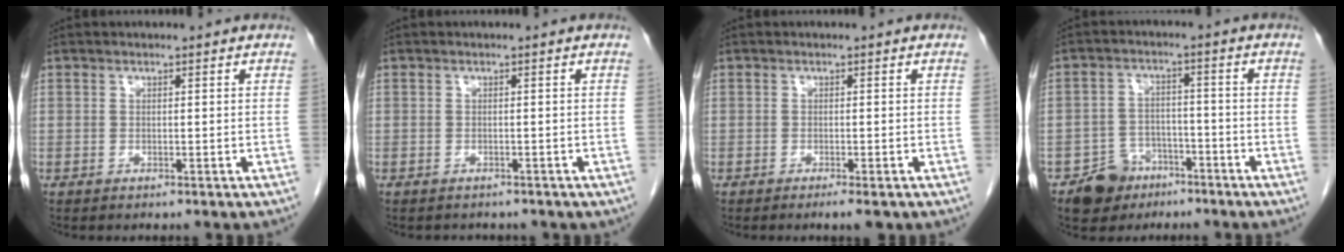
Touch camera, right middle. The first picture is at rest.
{"total": 3.4, "force": [-2.9, 1.5, 0.9], "torque": [-0.017, -0.001, -0.031]}
{"total": 2.2, "force": [-1.6, 0.2, 1.6], "torque": [-0.021, -0.005, -0.022]}
{"total": 6.0, "force": [-4.0, 4.3, 0.9], "torque": [-0.013, 0.011, -0.064]}